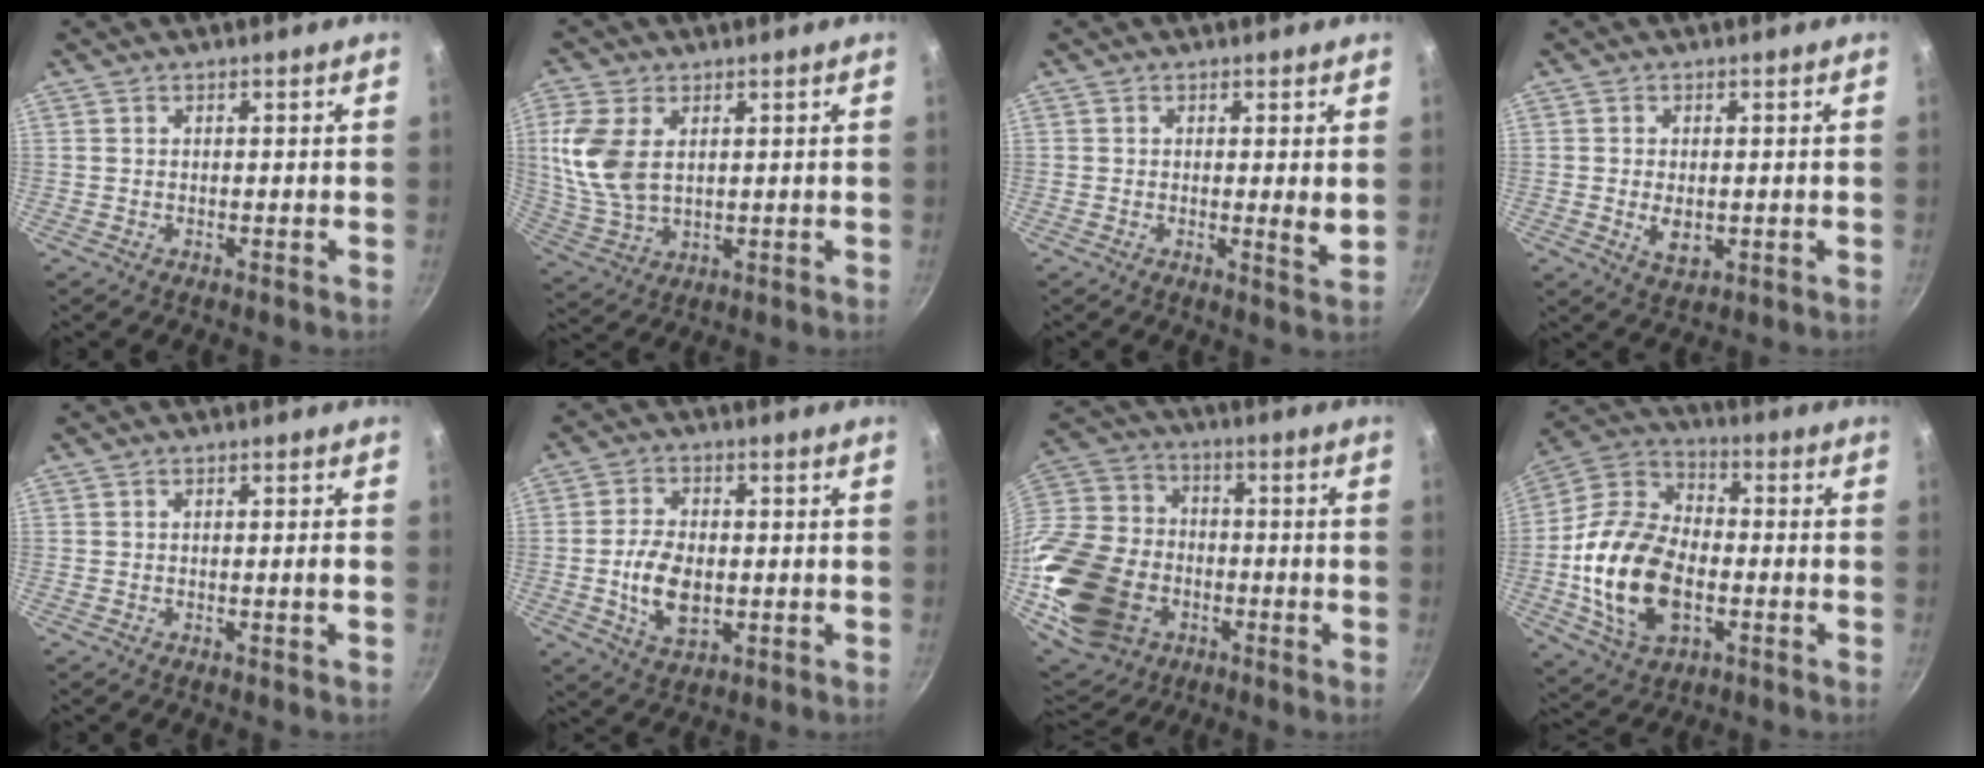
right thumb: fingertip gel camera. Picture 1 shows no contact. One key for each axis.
{"total": 10.9, "fx": 2.5, "fy": 6.7, "fz": 8.2, "tx": -0.172, "ty": -0.008, "tz": 0.058}
{"total": 2.8, "fx": 0.6, "fy": 0.4, "fz": 2.7, "tx": -0.041, "ty": -0.014, "tz": 0.004}
{"total": 4.3, "fx": -0.4, "fy": 2.7, "fz": 3.3, "tx": -0.056, "ty": -0.008, "tz": -0.001}
{"total": 1.1, "fx": -0.4, "fy": 0.0, "fz": 1.1, "tx": -0.021, "ty": 0.007, "tz": -0.005}
{"total": 9.5, "fx": -1.2, "fy": 5.8, "fz": 7.4, "tx": -0.130, "ty": 0.003, "tz": -0.021}
{"total": 27.0, "fx": -7.2, "fy": 20.5, "fz": 16.1, "tx": -0.327, "ty": 0.036, "tz": -0.114}
{"total": 20.0, "fx": -3.7, "fy": 12.8, "fz": 15.0, "tx": -0.271, "ty": 0.029, "tz": -0.073}